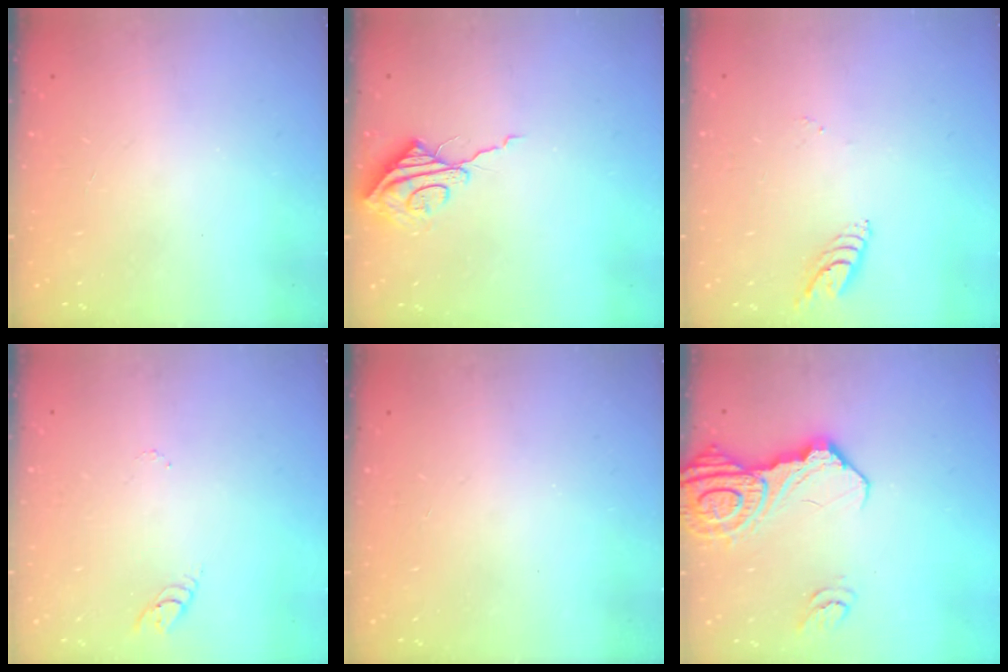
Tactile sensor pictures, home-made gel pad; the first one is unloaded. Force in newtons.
{"total": 8.7, "press": 8.7, "slide": 0.6}
{"total": 6.0, "press": 6.0, "slide": 0.4}
{"total": 2.8, "press": 2.8, "slide": 0.2}
{"total": 0.0}
{"total": 16.4, "press": 16.3, "slide": 1.9}